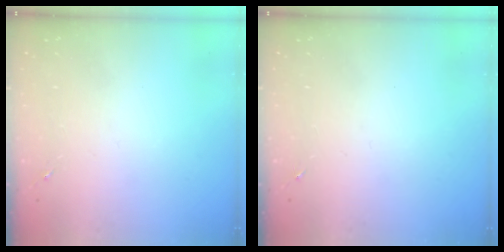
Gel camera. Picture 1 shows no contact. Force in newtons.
{"total": 0.0}